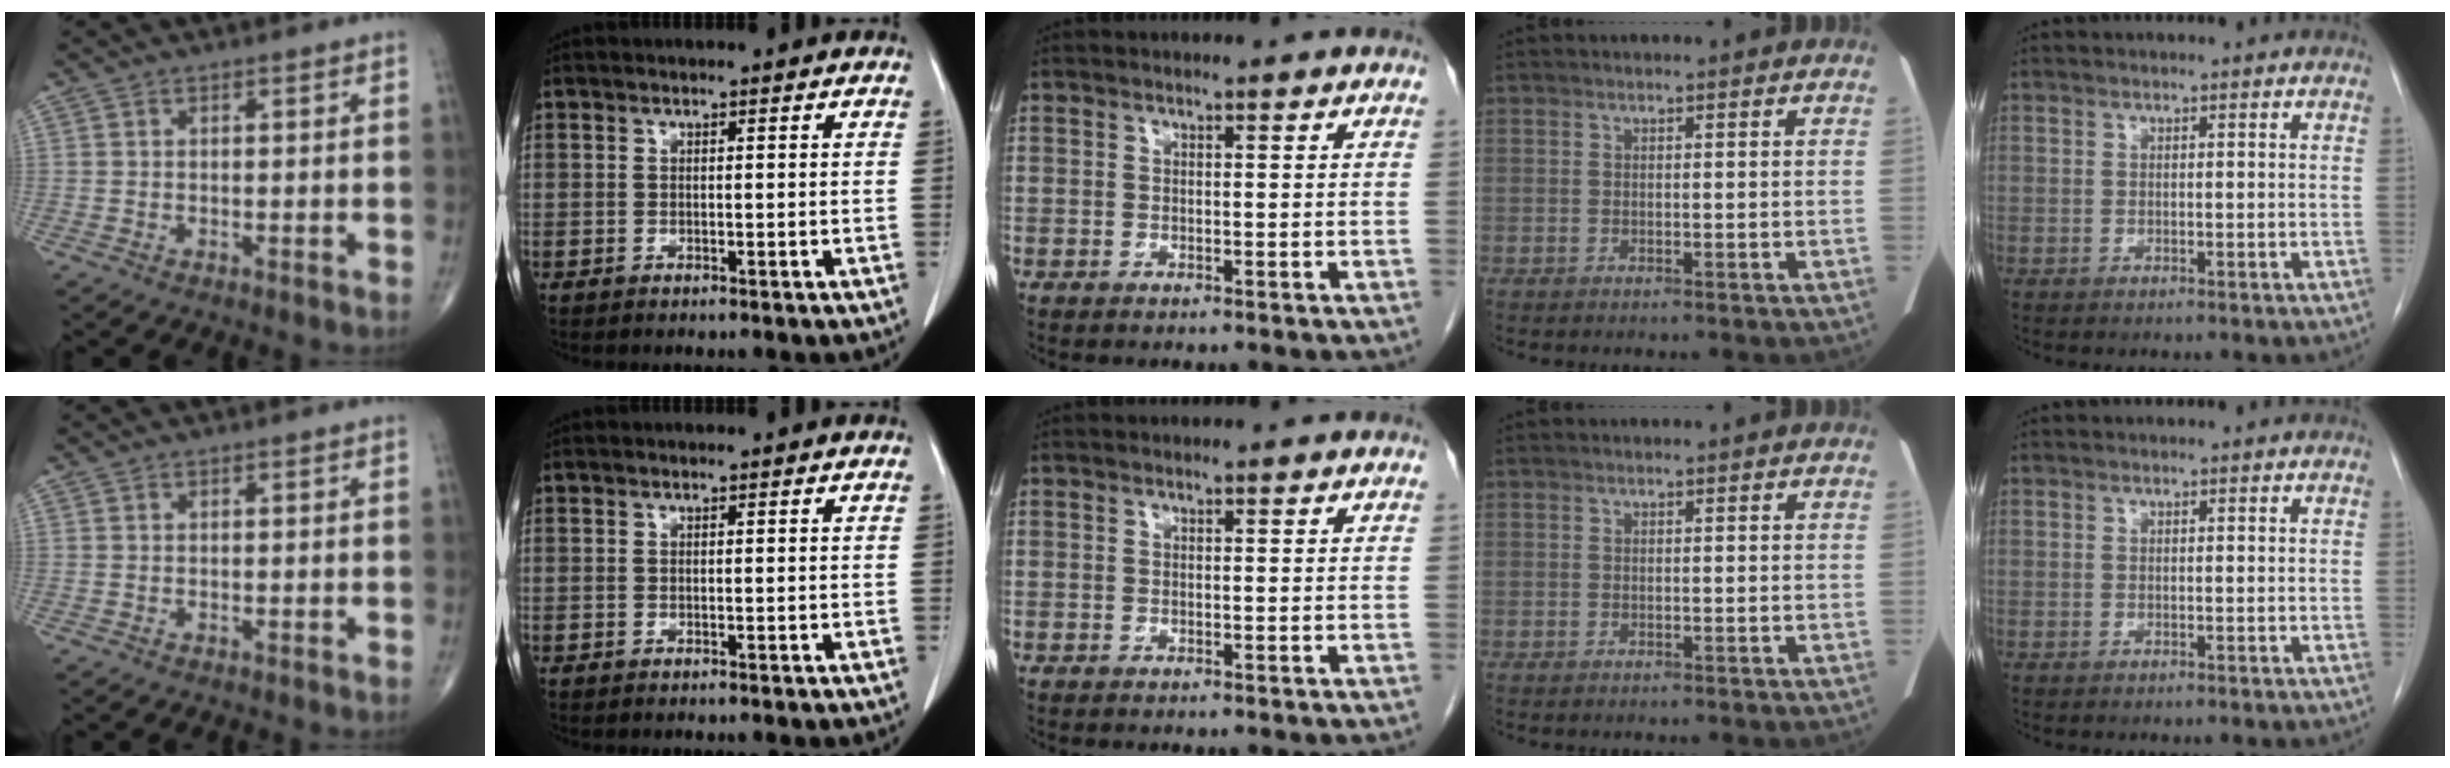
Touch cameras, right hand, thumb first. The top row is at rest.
{}